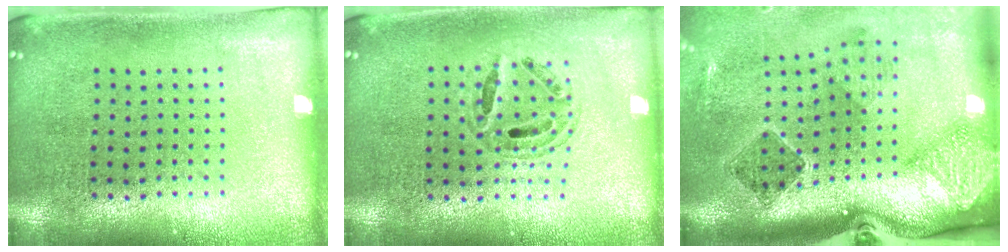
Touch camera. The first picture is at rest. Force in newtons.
{"total": 0.7, "press": 0.7, "slide": 0.2}
{"total": 2.5, "press": 1.7, "slide": 1.8}